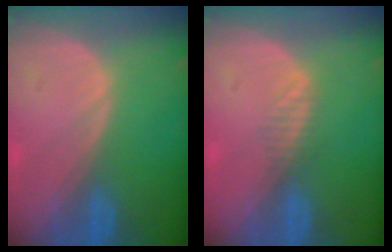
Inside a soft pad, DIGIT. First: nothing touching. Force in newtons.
{"total": 1.7, "press": 1.4, "slide": 1.0}